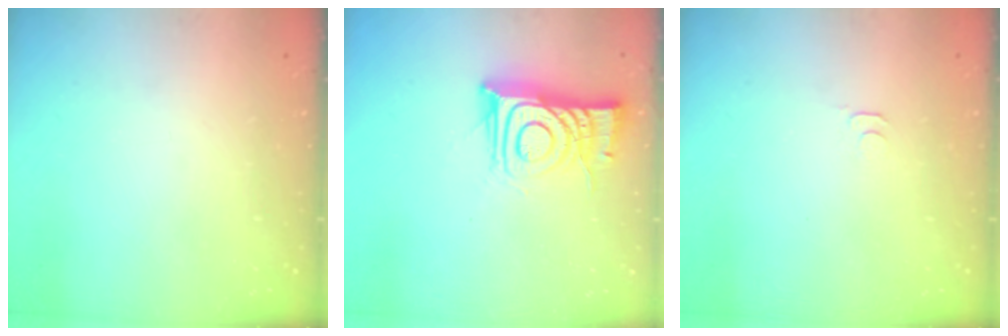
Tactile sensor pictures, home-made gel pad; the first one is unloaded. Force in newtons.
{"total": 12.7, "press": 12.7, "slide": 0.6}
{"total": 2.8, "press": 2.7, "slide": 0.5}